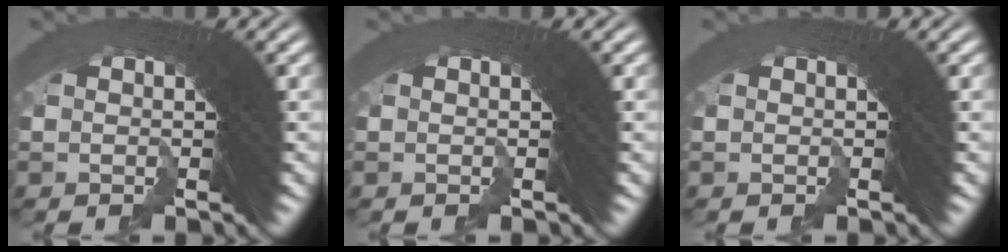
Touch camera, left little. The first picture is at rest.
{"total": 0.0}
{"total": 0.0}